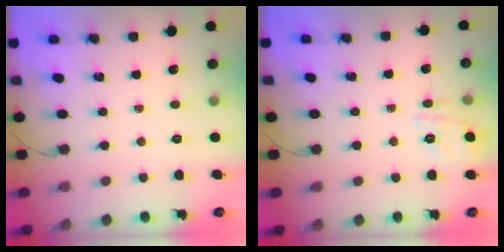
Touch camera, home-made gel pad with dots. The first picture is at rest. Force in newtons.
{"total": 2.9, "press": 2.7, "slide": 1.2}